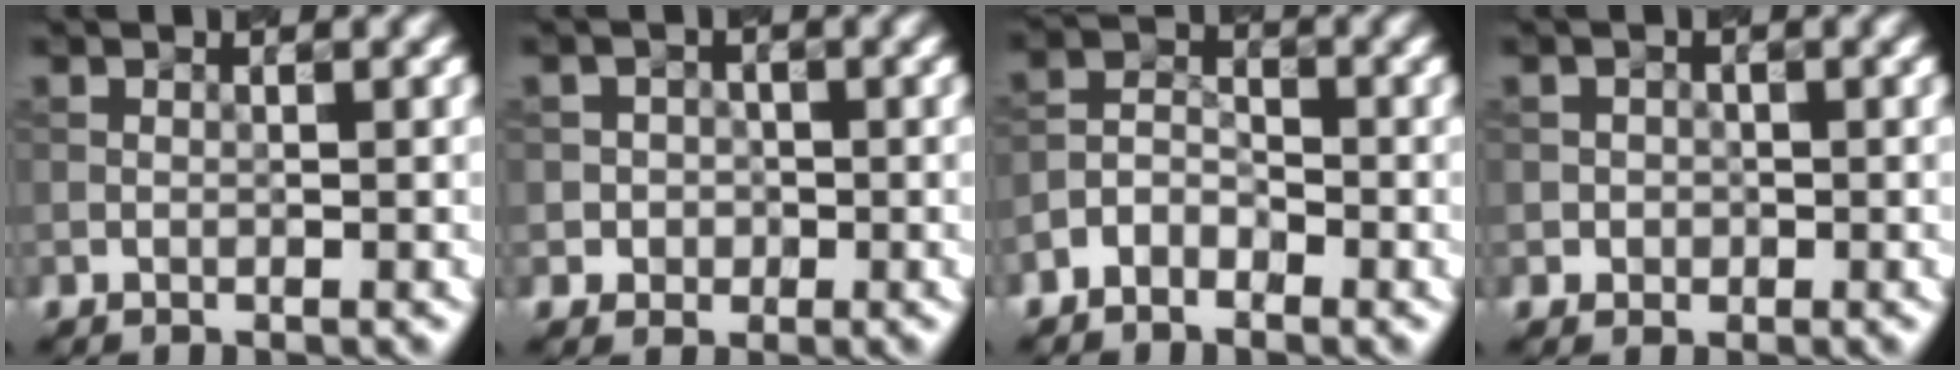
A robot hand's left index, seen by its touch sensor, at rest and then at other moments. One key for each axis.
{"total": 2.1, "fx": -0.4, "fy": 2.1, "fz": 0.1, "tx": 0.023, "ty": 0.008, "tz": -0.018}
{"total": 2.5, "fx": -1.7, "fy": 1.6, "fz": 1.0, "tx": -0.017, "ty": 0.012, "tz": -0.037}
{"total": 1.2, "fx": -0.1, "fy": 1.2, "fz": 0.1, "tx": 0.016, "ty": 0.000, "tz": -0.007}